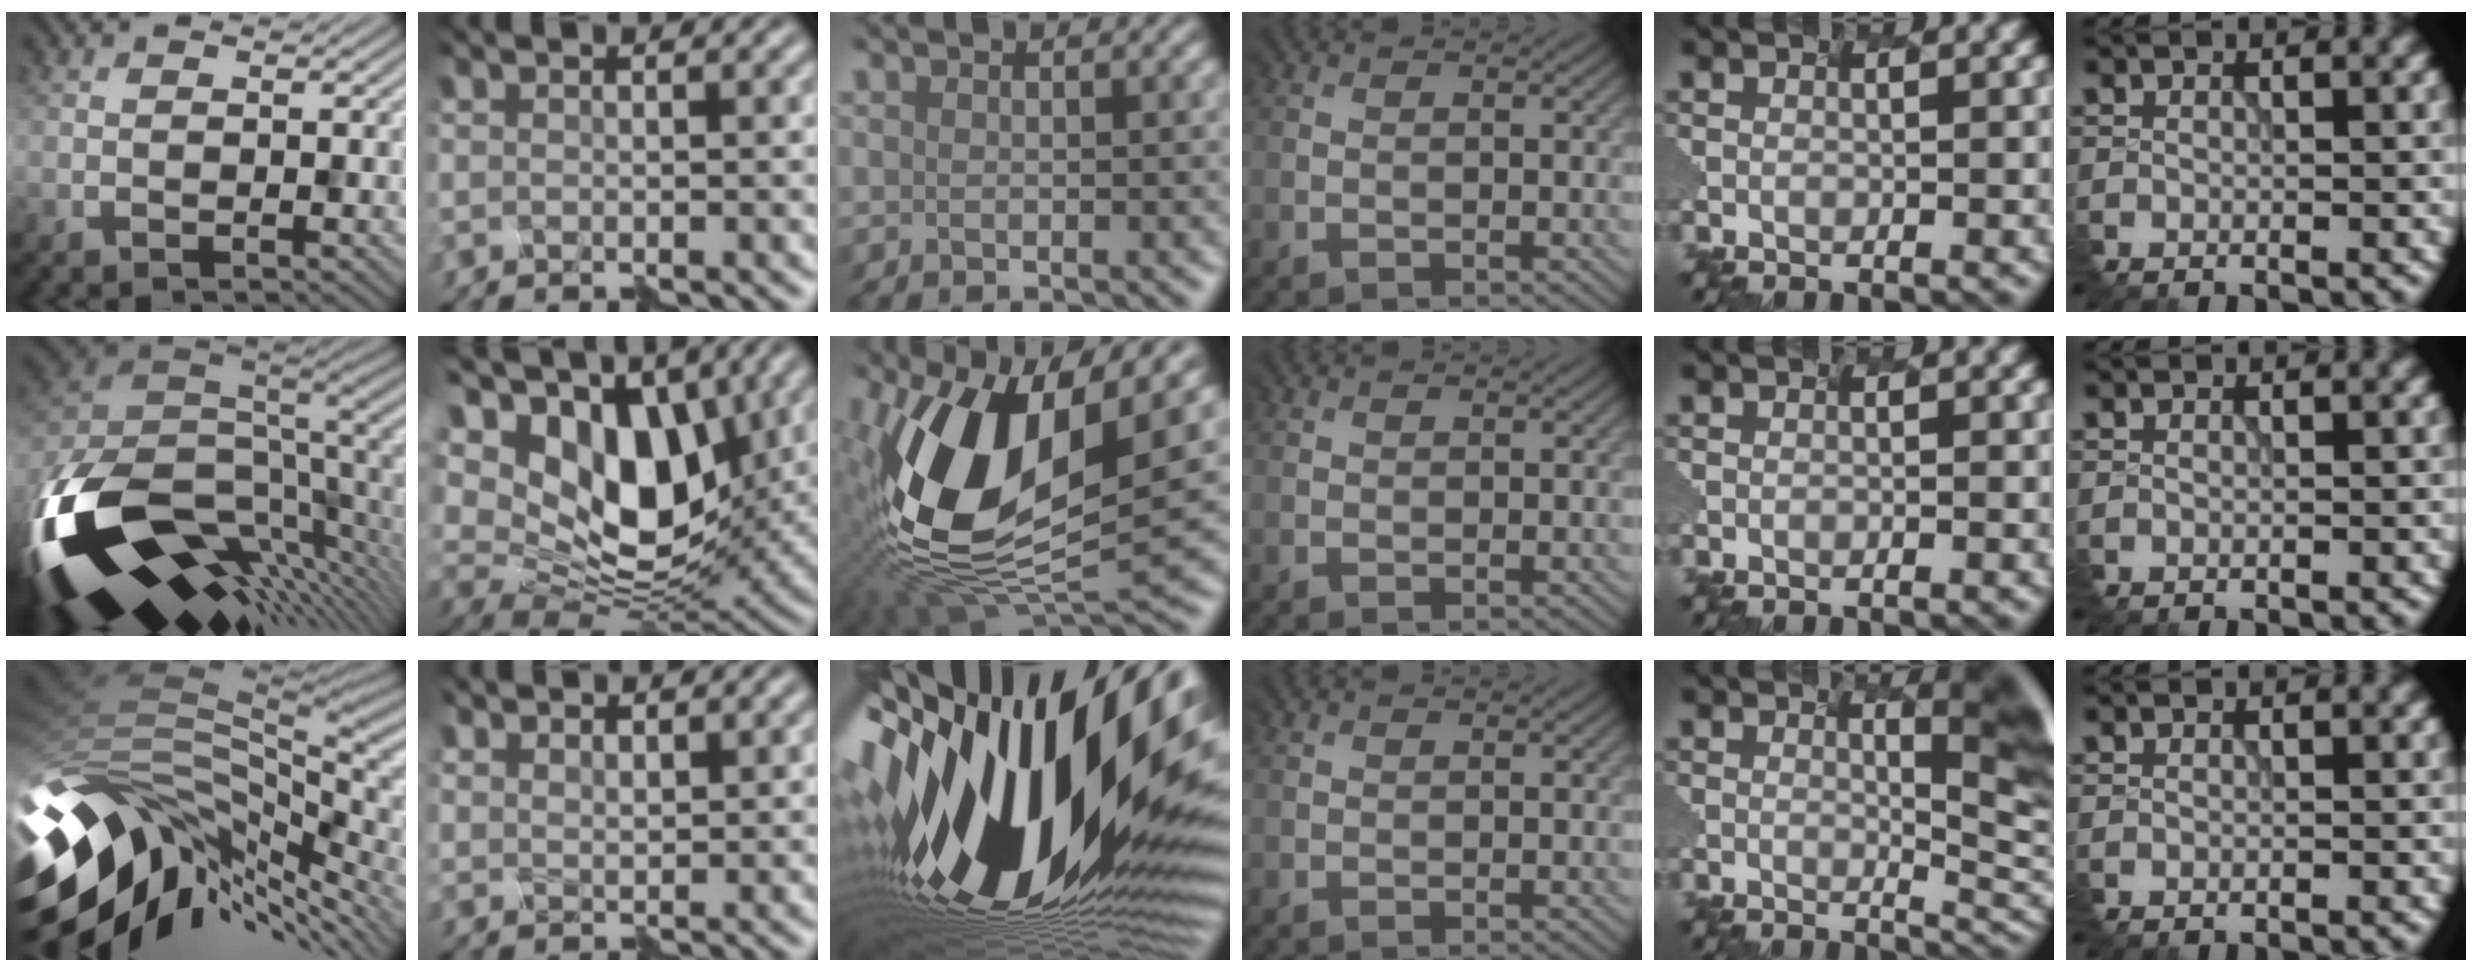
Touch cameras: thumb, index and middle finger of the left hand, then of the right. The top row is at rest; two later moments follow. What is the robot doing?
{"motion": "assemble", "object": "markers"}